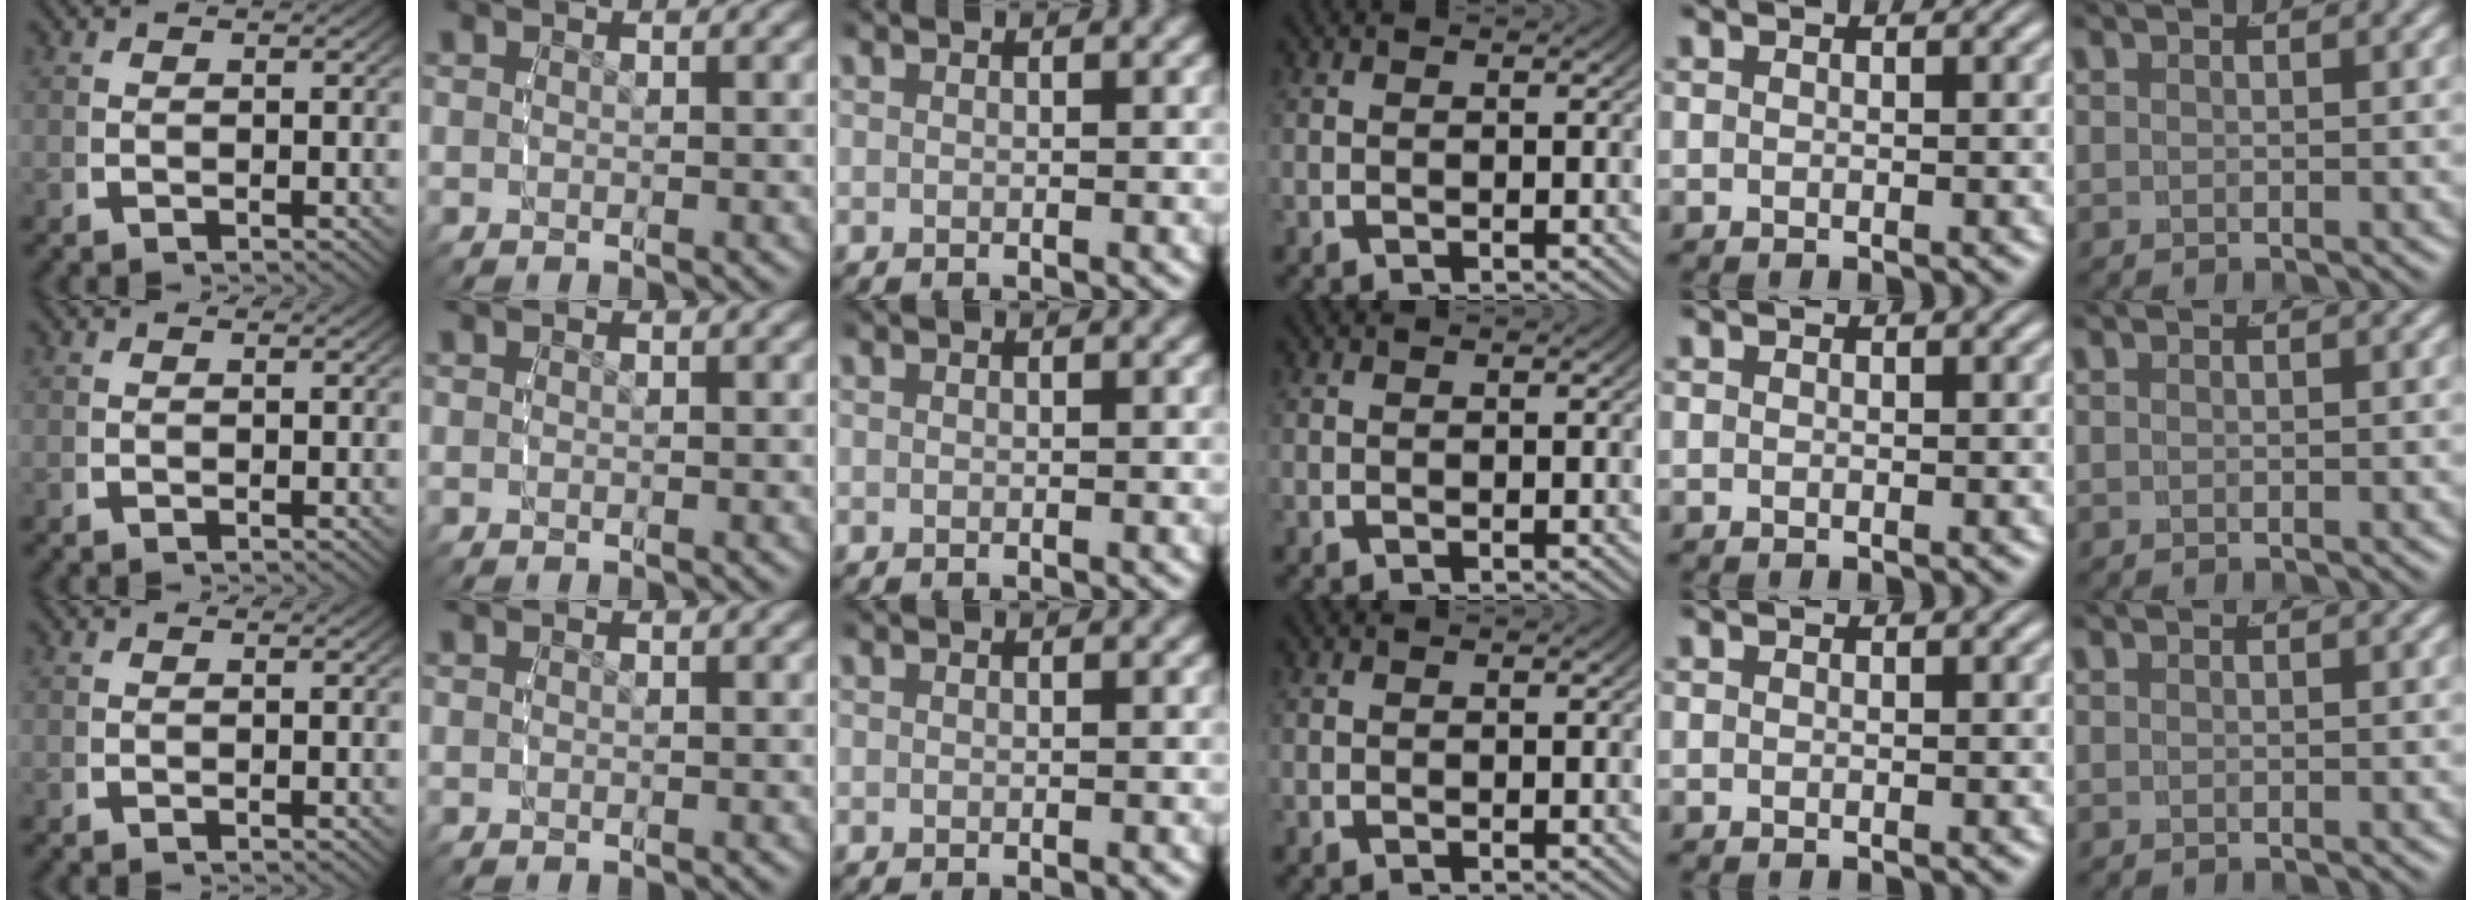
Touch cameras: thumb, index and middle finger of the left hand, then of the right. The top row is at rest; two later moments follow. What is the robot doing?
{"motion": "reach", "object": "paper"}